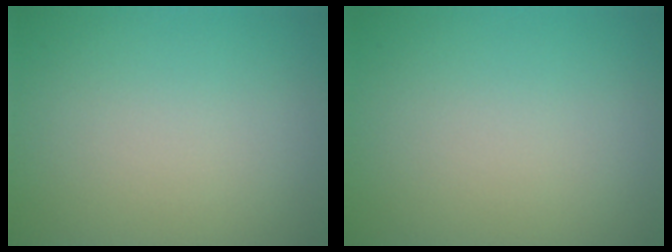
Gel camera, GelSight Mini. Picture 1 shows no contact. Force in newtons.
{"total": 0.0}